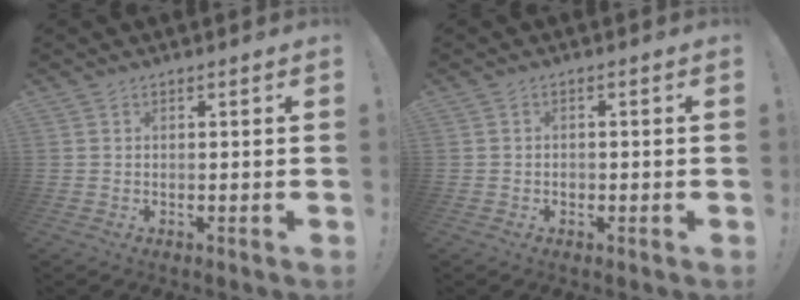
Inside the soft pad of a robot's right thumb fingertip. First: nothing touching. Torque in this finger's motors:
{"motor_torque": [0.13, -0.09, 0.10, -0.17, 0.00]}